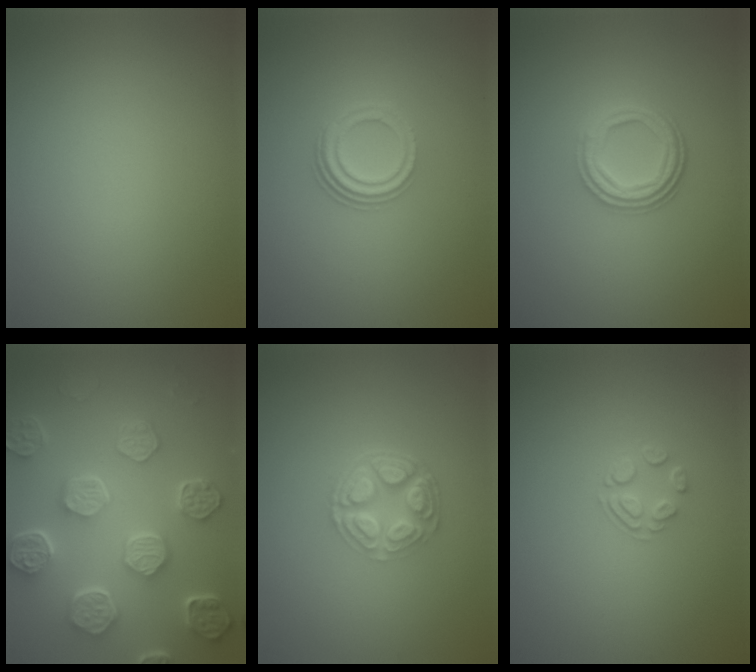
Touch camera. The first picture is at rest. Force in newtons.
{"total": 3.2, "press": 2.3, "slide": 2.3}
{"total": 4.0, "press": 3.1, "slide": 2.5}
{"total": 8.2, "press": 6.2, "slide": 5.4}
{"total": 4.8, "press": 3.6, "slide": 3.2}
{"total": 1.7, "press": 1.0, "slide": 1.4}